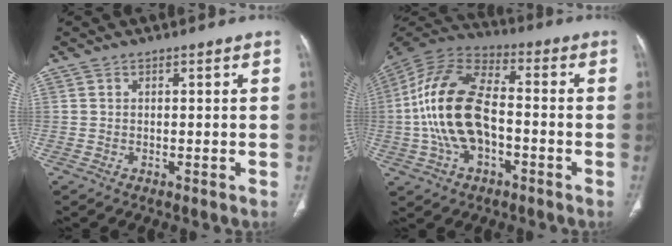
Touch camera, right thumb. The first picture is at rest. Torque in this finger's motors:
{"motor_torque": [0.60, 0.10, 2.17, -0.55, 0.82]}